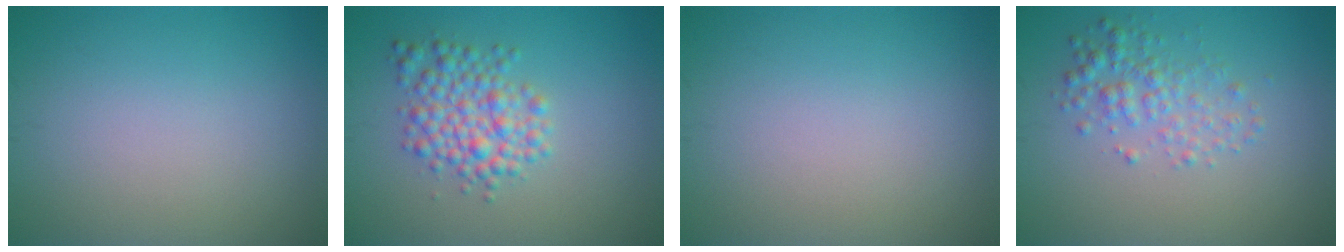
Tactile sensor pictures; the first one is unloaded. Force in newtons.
{"total": 4.1, "press": 4.1, "slide": 0.1}
{"total": 0.0}
{"total": 2.6, "press": 2.6, "slide": 0.0}